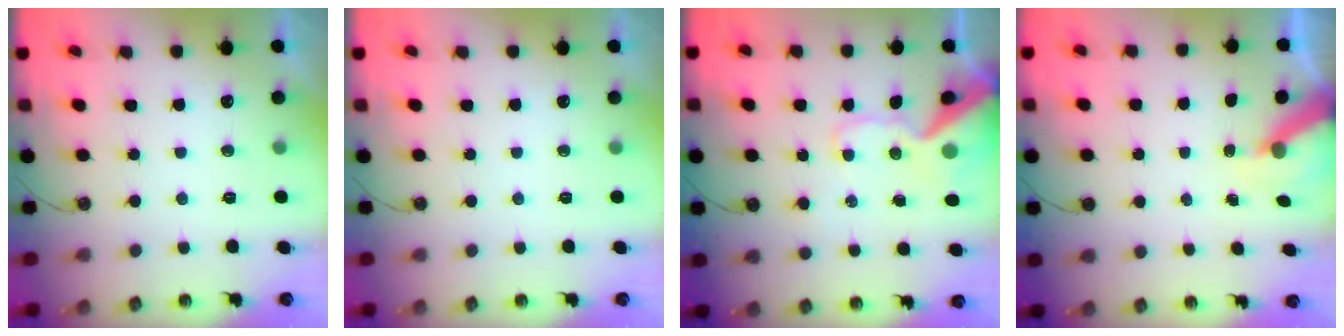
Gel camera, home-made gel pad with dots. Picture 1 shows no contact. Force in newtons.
{"total": 0.0}
{"total": 14.8, "press": 14.6, "slide": 2.2}
{"total": 6.7, "press": 6.7, "slide": 0.7}